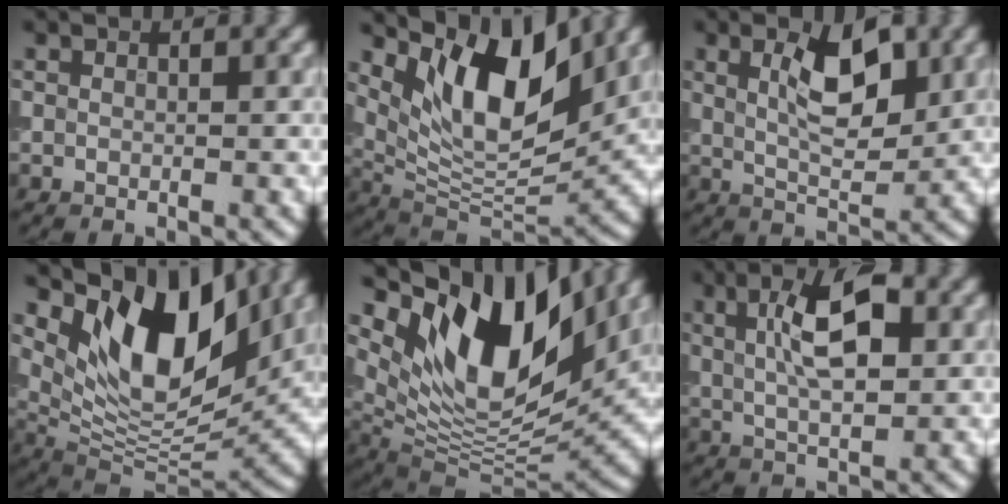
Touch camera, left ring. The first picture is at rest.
{"total": 10.1, "force": [5.0, 4.1, 7.8], "torque": [-0.128, -0.007, 0.093]}
{"total": 5.1, "force": [1.7, 2.0, 4.3], "torque": [-0.075, 0.000, 0.028]}
{"total": 11.6, "force": [5.6, 5.3, 8.6], "torque": [-0.138, -0.007, 0.105]}
{"total": 13.3, "force": [6.2, 6.3, 10.0], "torque": [-0.177, -0.003, 0.113]}
{"total": 6.2, "force": [1.6, 2.4, 5.5], "torque": [-0.091, 0.009, 0.022]}